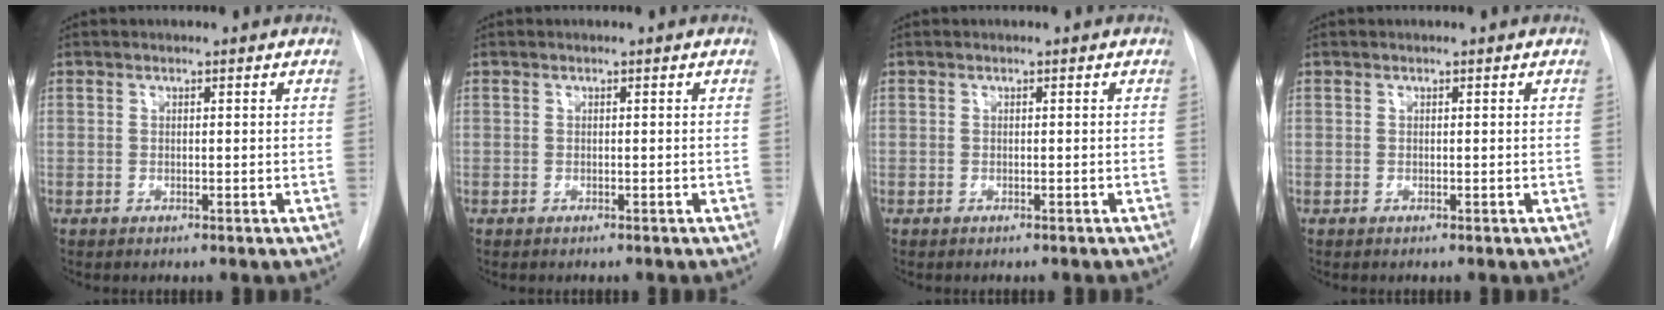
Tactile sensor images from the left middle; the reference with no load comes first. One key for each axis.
{"total": 0.0}
{"total": 0.8, "fx": -0.7, "fy": 0.0, "fz": 0.3, "tx": -0.002, "ty": -0.001, "tz": -0.010}
{"total": 0.0}